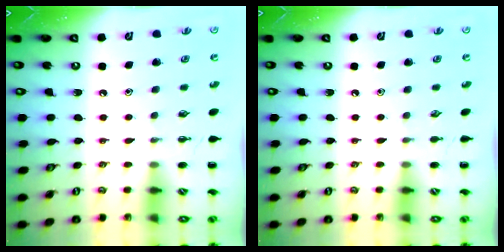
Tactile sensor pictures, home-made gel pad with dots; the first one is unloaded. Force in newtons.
{"total": 0.0}